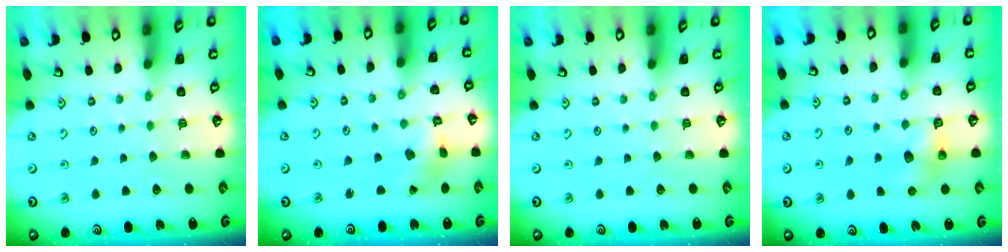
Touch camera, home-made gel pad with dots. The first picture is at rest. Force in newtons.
{"total": 3.8, "press": 3.7, "slide": 0.8}
{"total": 0.0}
{"total": 7.0, "press": 7.0, "slide": 0.2}